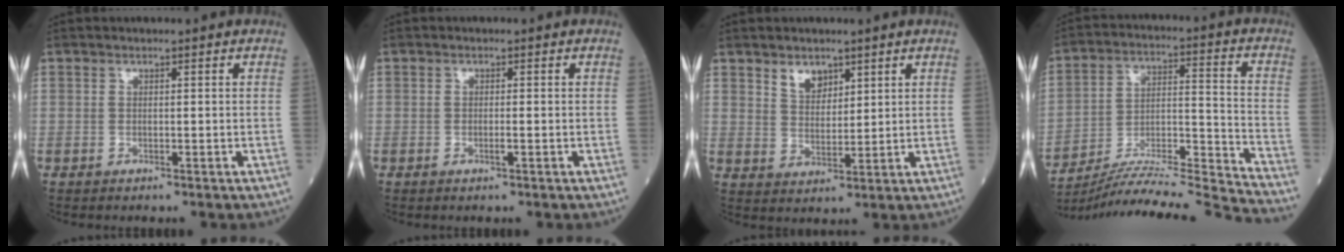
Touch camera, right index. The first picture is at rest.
{"total": 0.9, "force": [-0.3, 0.0, 0.9], "torque": [-0.016, -0.001, -0.004]}
{"total": 4.0, "force": [2.7, 2.3, 1.9], "torque": [-0.034, -0.001, 0.056]}
{"total": 21.6, "force": [-20.7, -2.6, 5.8], "torque": [-0.101, 0.001, -0.328]}